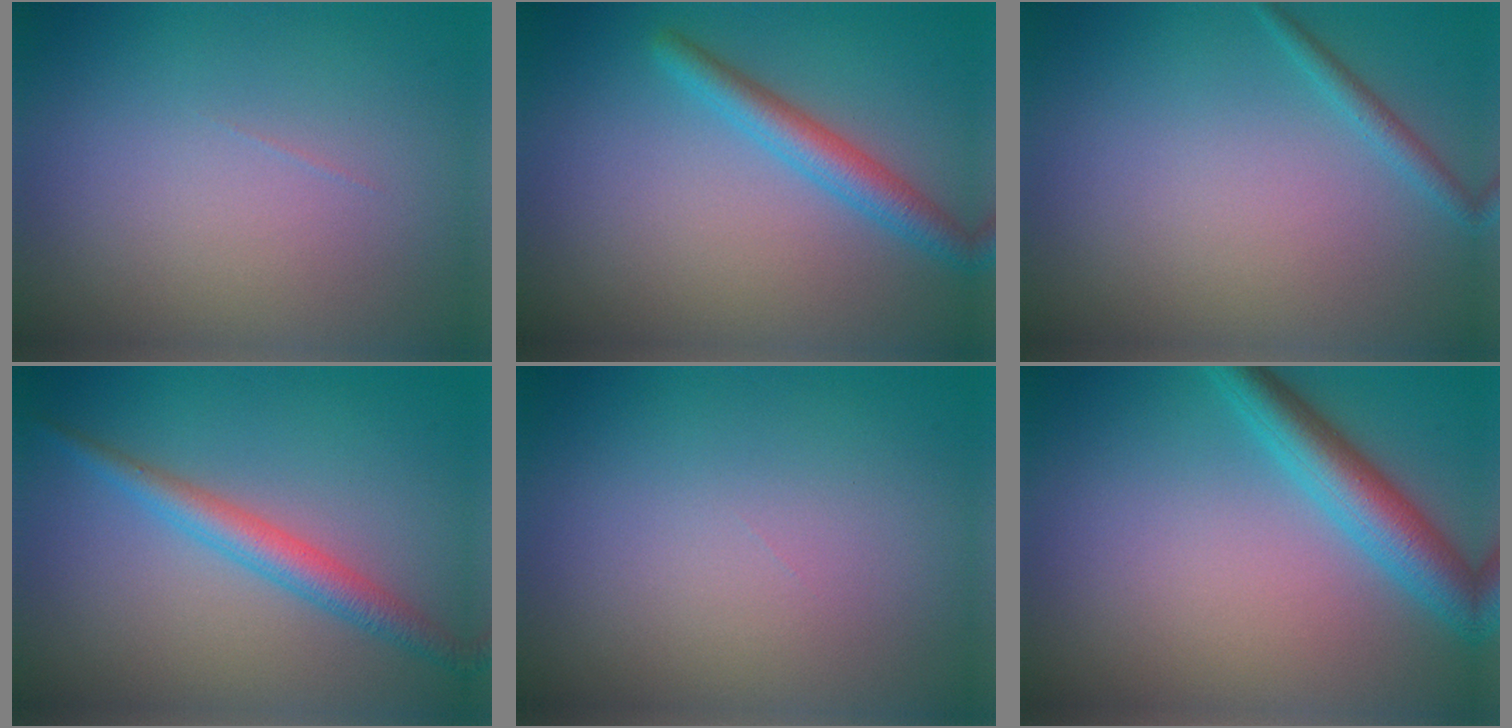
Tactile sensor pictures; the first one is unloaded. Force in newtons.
{"total": 2.9, "press": 2.9, "slide": 0.2}
{"total": 1.1, "press": 1.1, "slide": 0.0}
{"total": 2.9, "press": 2.9, "slide": 0.1}
{"total": 0.0}
{"total": 4.5, "press": 4.5, "slide": 0.1}